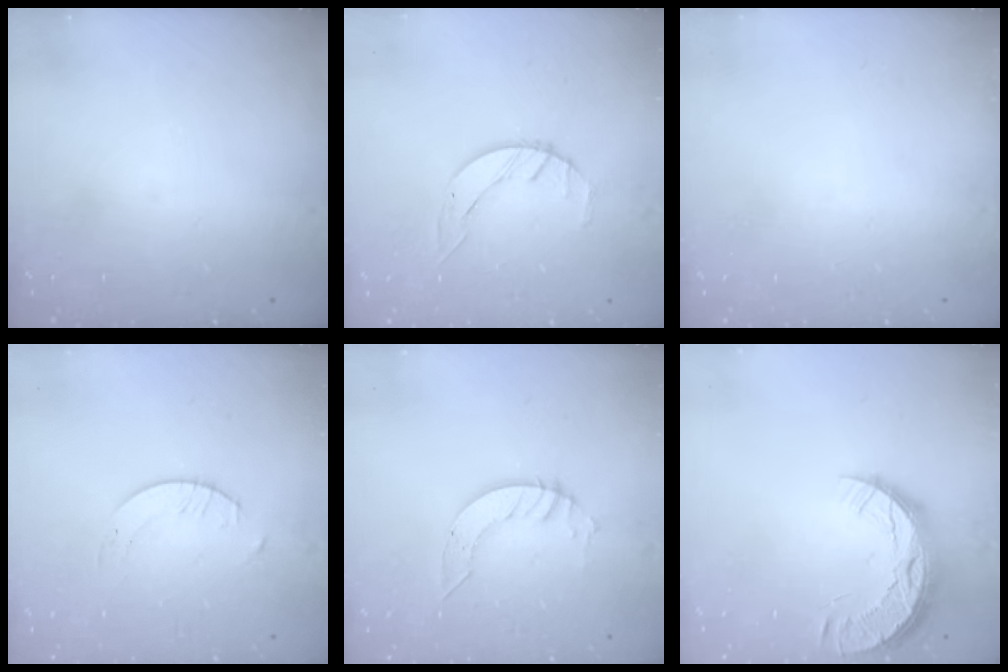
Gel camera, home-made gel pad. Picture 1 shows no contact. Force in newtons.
{"total": 3.2, "press": 3.2, "slide": 0.4}
{"total": 0.0}
{"total": 1.7, "press": 1.7, "slide": 0.2}
{"total": 5.2, "press": 5.2, "slide": 0.3}
{"total": 11.8, "press": 11.8, "slide": 1.0}